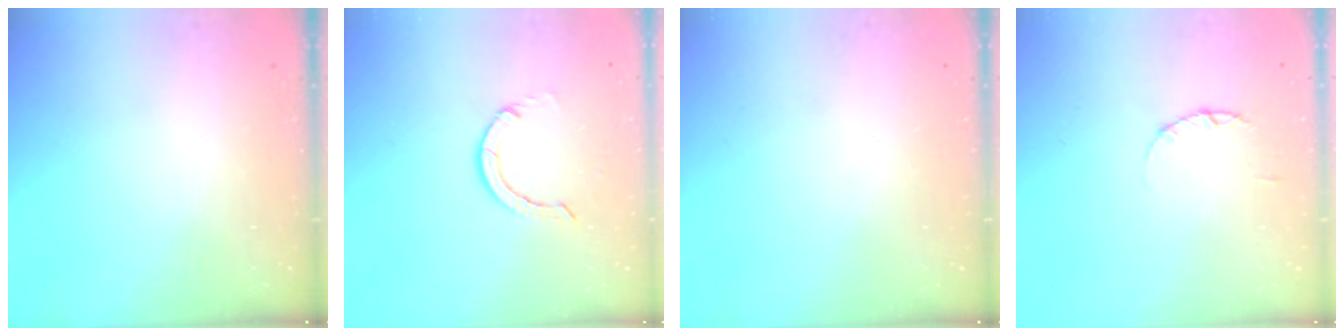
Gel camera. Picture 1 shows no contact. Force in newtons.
{"total": 3.7, "press": 3.7, "slide": 0.3}
{"total": 0.0}
{"total": 1.7, "press": 1.7, "slide": 0.3}